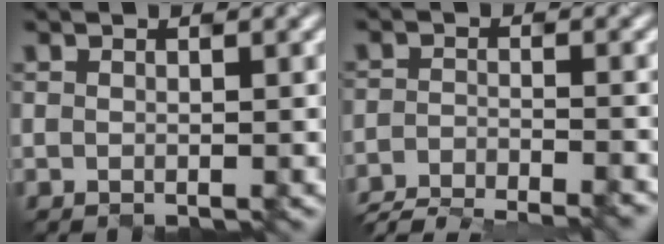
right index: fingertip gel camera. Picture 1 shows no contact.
{"total": 8.3, "force": [-7.8, 1.4, 2.2], "torque": [-0.038, -0.022, -0.120]}